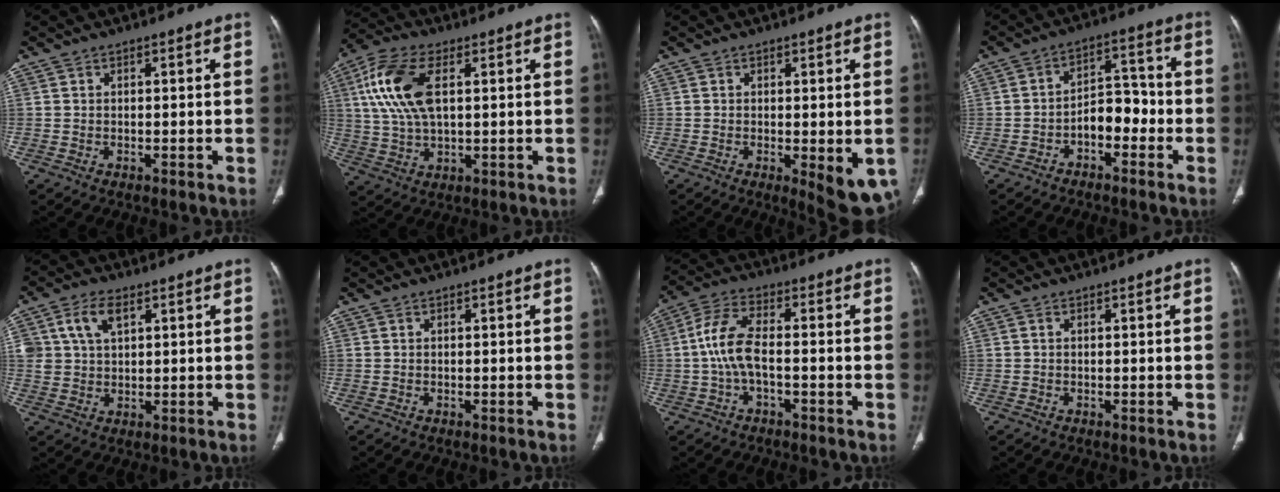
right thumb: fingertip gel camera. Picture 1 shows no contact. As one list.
[{"total": 13.4, "force": [3.5, 6.8, 10.9], "torque": [-0.236, 0.008, 0.069]}, {"total": 8.3, "force": [-2.1, 3.1, 7.4], "torque": [-0.084, -0.018, -0.023]}, {"total": 6.9, "force": [-2.9, 4.2, 4.7], "torque": [-0.048, 0.047, -0.054]}, {"total": 6.8, "force": [2.8, 4.1, 4.6], "torque": [-0.083, -0.001, 0.057]}, {"total": 0.0}, {"total": 7.9, "force": [-1.1, 3.6, 7.0], "torque": [-0.155, 0.026, -0.027]}, {"total": 0.0}]